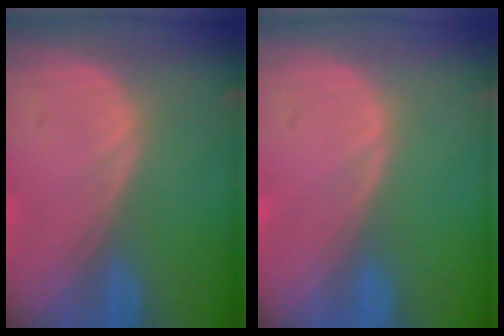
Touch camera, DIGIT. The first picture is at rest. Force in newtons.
{"total": 0.0}